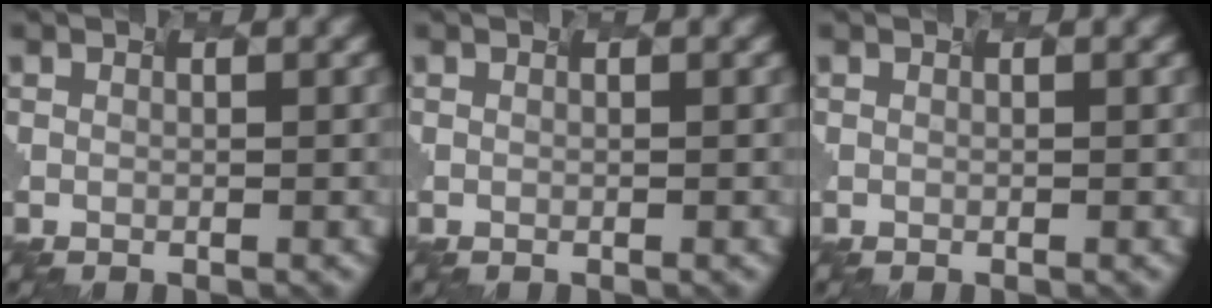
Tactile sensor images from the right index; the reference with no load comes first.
{"total": 0.0}
{"total": 0.0}